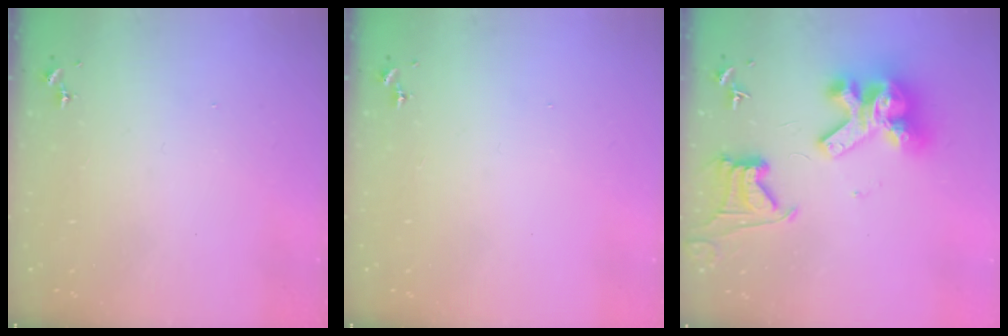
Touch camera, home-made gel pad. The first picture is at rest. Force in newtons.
{"total": 0.0}
{"total": 17.6, "press": 17.5, "slide": 2.1}